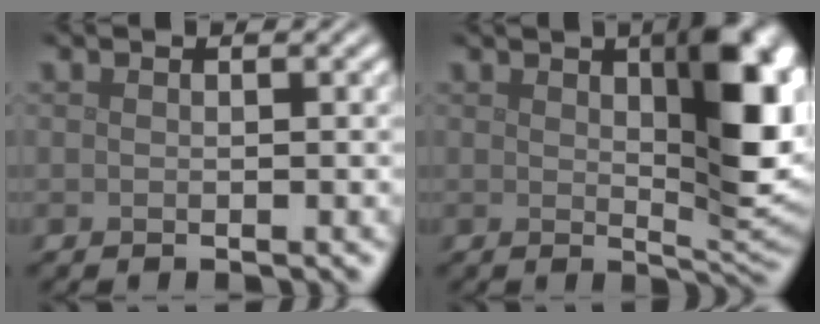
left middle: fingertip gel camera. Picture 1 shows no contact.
{"total": 8.9, "force": [2.5, 3.0, 8.0], "torque": [-0.103, -0.002, 0.043]}